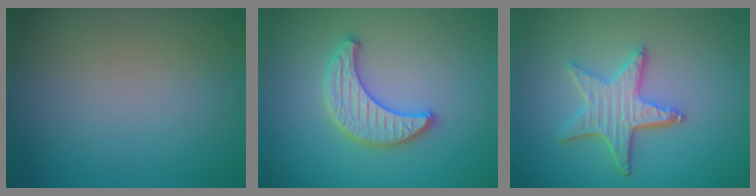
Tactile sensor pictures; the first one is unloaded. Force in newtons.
{"total": 3.3, "press": 3.2, "slide": 0.3}
{"total": 4.4, "press": 3.8, "slide": 2.2}